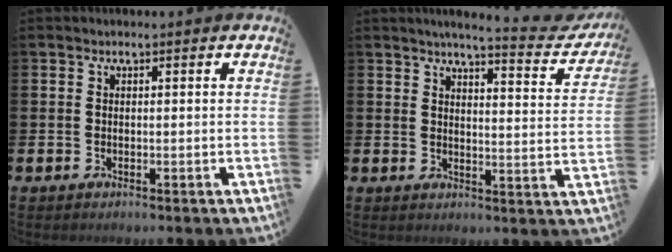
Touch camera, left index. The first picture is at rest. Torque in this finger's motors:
{"motor_torque": [1.00, -1.14, 0.11, 0.04]}